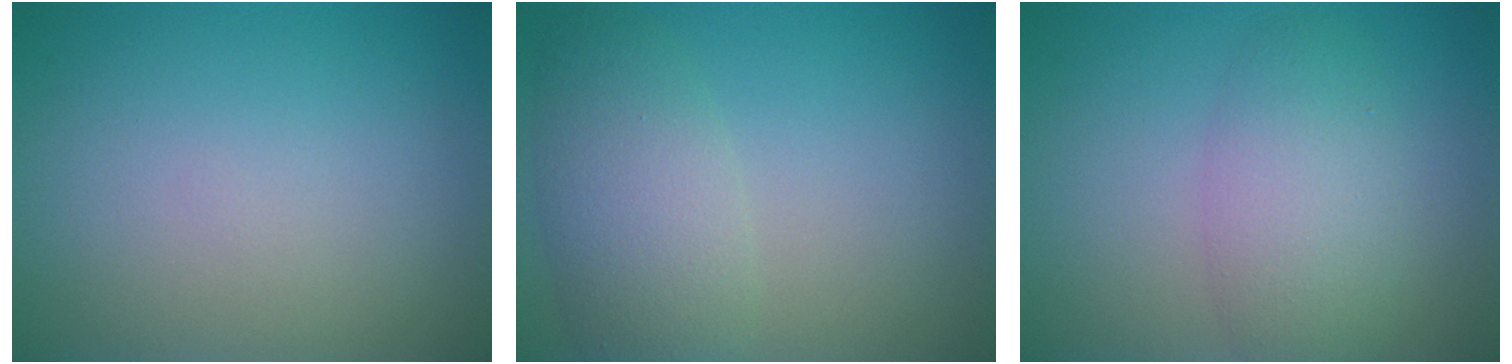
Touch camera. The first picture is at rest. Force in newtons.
{"total": 4.6, "press": 4.6, "slide": 0.3}
{"total": 4.2, "press": 4.2, "slide": 0.1}